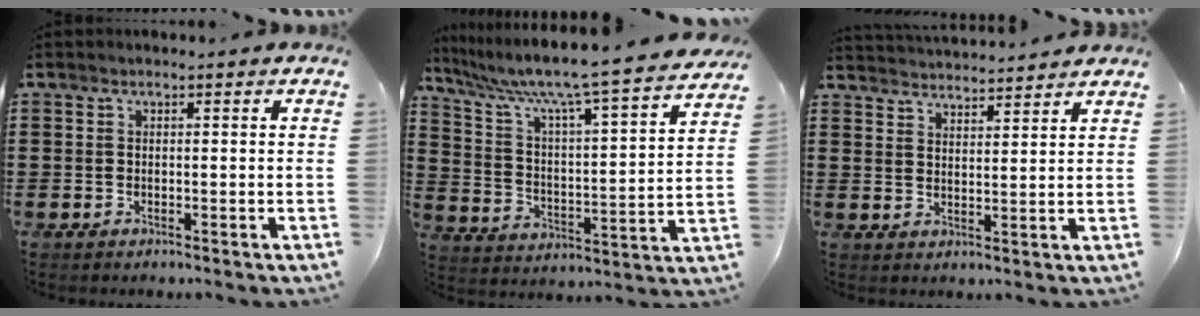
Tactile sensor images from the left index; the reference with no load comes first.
{"total": 8.0, "force": [6.8, -0.3, 4.2], "torque": [-0.113, -0.058, 0.104]}
{"total": 3.2, "force": [3.2, -0.3, -0.4], "torque": [-0.004, -0.018, 0.057]}